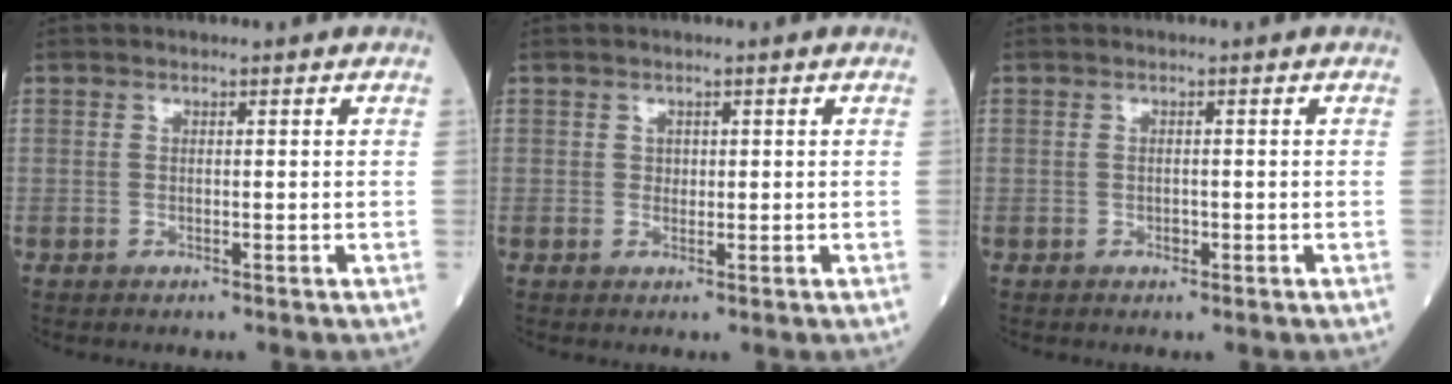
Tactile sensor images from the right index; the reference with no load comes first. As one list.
[{"total": 0.9, "force": [0.2, 0.7, 0.3], "torque": [-0.001, 0.000, 0.002]}, {"total": 0.7, "force": [-0.3, 0.5, 0.4], "torque": [-0.007, 0.001, -0.004]}]